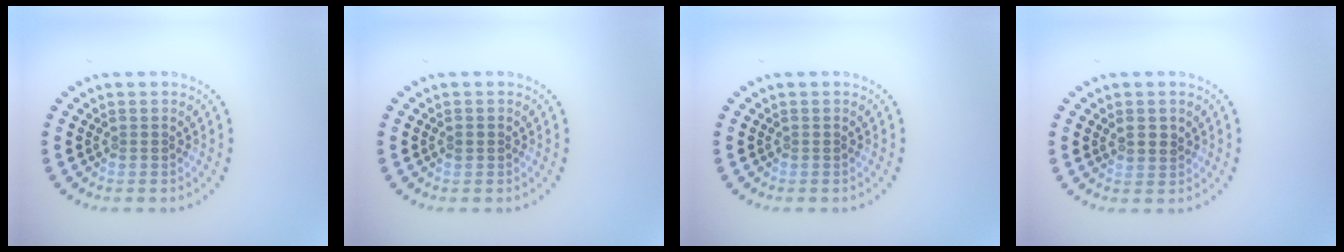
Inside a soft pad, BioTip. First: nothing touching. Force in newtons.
{"total": 0.8, "press": 0.8, "slide": 0.1}
{"total": 0.0}
{"total": 1.1, "press": 1.0, "slide": 0.6}